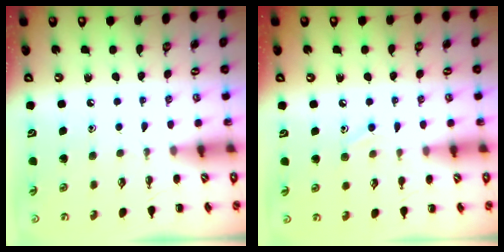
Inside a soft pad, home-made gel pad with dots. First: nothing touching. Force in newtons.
{"total": 8.3, "press": 7.9, "slide": 2.7}